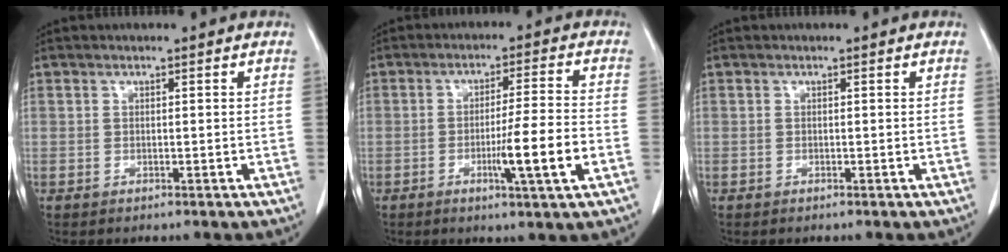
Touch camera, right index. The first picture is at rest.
{"total": 8.4, "force": [-2.7, -0.7, 8.0], "torque": [-0.126, -0.012, -0.047]}
{"total": 0.0}